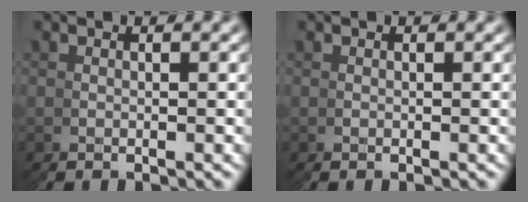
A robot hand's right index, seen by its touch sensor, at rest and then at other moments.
{"total": 0.0}